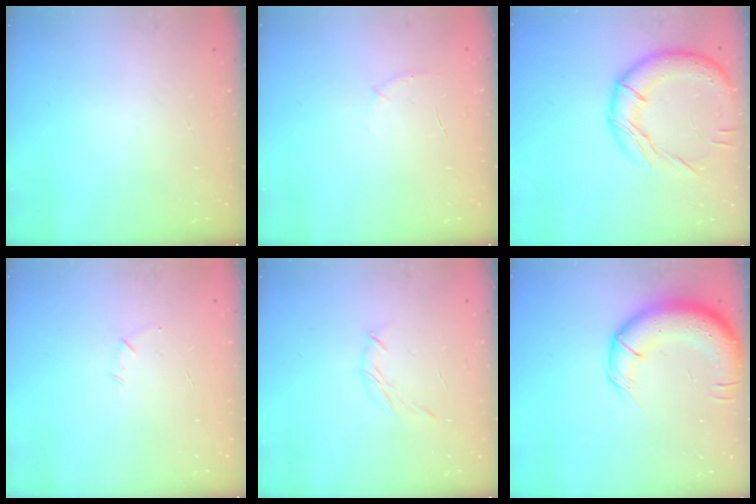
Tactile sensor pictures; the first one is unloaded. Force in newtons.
{"total": 4.7, "press": 4.4, "slide": 1.4}
{"total": 17.0, "press": 16.9, "slide": 1.0}
{"total": 3.5, "press": 3.4, "slide": 0.9}
{"total": 3.8, "press": 3.7, "slide": 0.8}
{"total": 14.6, "press": 14.2, "slide": 3.5}